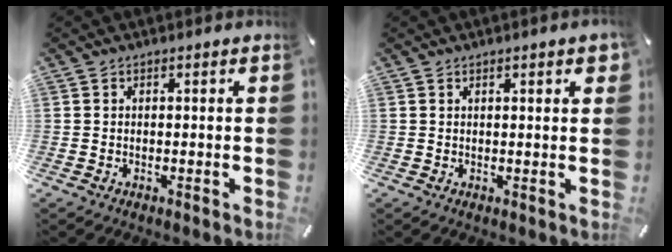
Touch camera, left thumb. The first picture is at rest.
{"total": 1.9, "force": [1.0, 0.3, 1.5], "torque": [-0.031, 0.002, 0.017]}